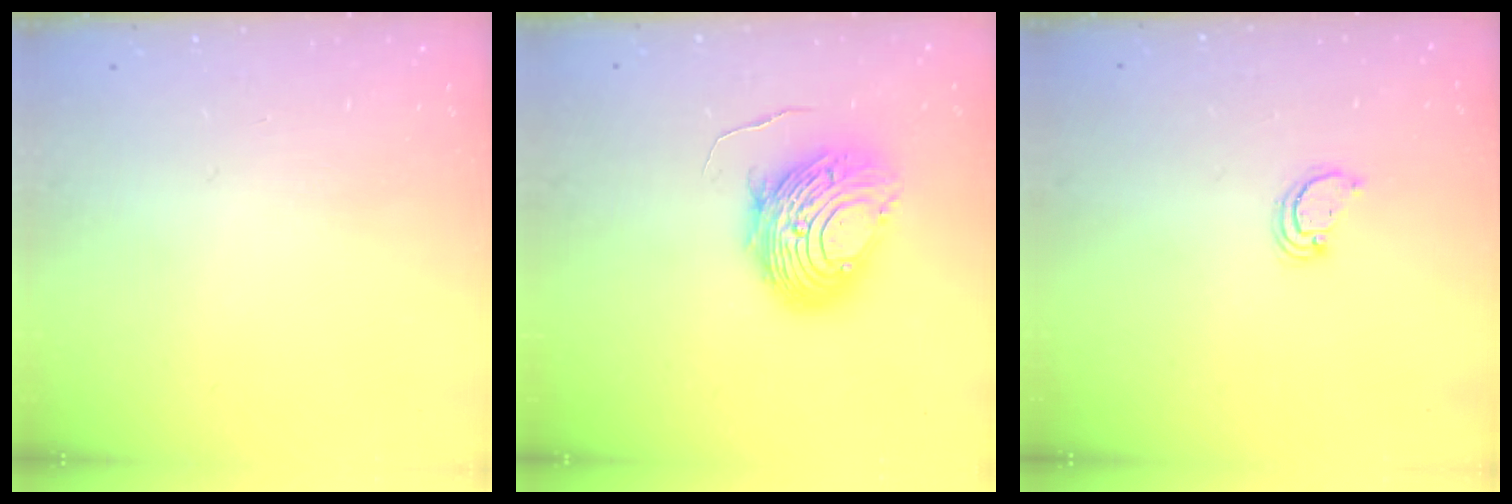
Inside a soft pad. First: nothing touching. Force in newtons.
{"total": 11.8, "press": 11.7, "slide": 1.0}
{"total": 2.6, "press": 2.6, "slide": 0.2}